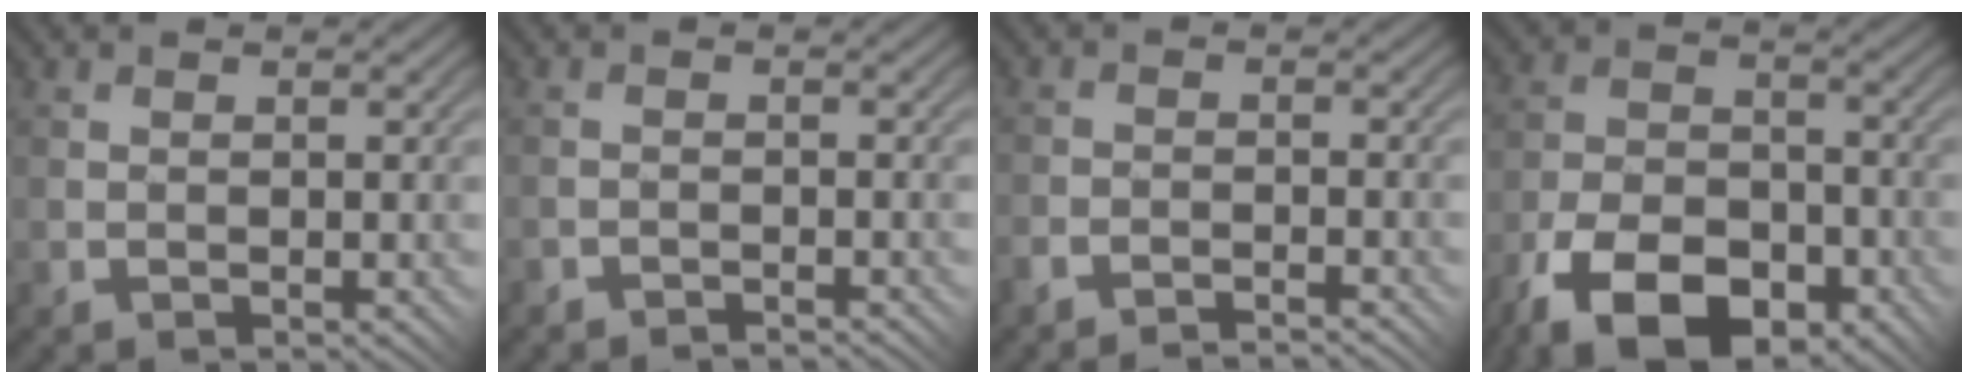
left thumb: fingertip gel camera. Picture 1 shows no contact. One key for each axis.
{"total": 1.4, "fx": -0.9, "fy": -0.6, "fz": -0.9, "tx": 0.017, "ty": 0.011, "tz": -0.025}
{"total": 2.6, "fx": -2.6, "fy": -0.4, "fz": 0.0, "tx": 0.001, "ty": 0.008, "tz": -0.061}
{"total": 12.3, "fx": -7.8, "fy": 6.2, "fz": 7.1, "tx": -0.156, "ty": -0.013, "tz": -0.144}